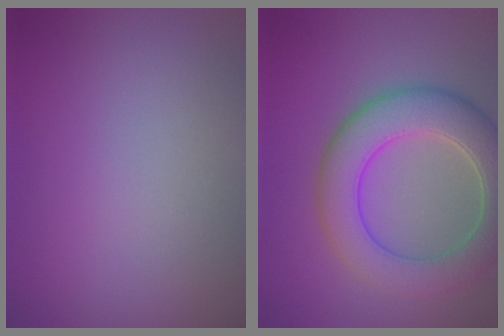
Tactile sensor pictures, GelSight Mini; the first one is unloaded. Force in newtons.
{"total": 7.1, "press": 7.1, "slide": 0.3}